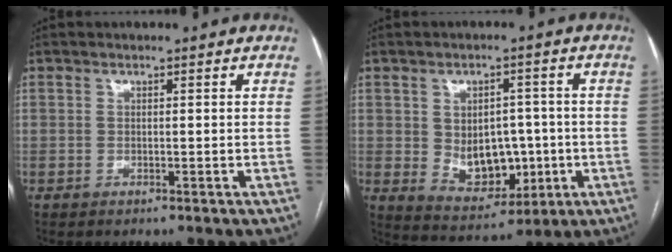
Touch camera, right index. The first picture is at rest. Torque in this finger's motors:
{"motor_torque": [0.29, -0.03, 0.35, 0.07]}